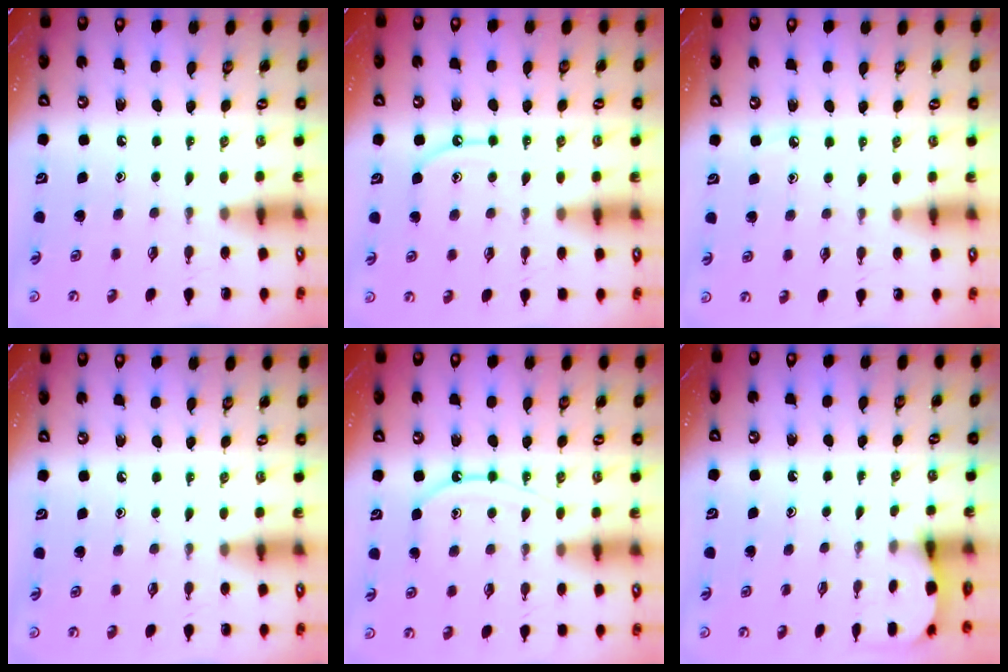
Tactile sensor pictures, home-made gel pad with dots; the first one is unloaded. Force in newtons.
{"total": 6.6, "press": 6.6, "slide": 0.8}
{"total": 3.7, "press": 3.6, "slide": 0.5}
{"total": 0.0}
{"total": 9.4, "press": 9.3, "slide": 1.0}
{"total": 2.7, "press": 2.7, "slide": 0.3}